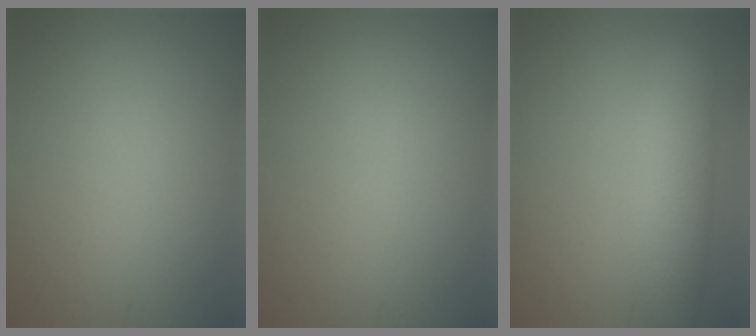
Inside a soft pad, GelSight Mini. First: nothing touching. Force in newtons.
{"total": 0.0}
{"total": 5.6, "press": 5.5, "slide": 0.7}